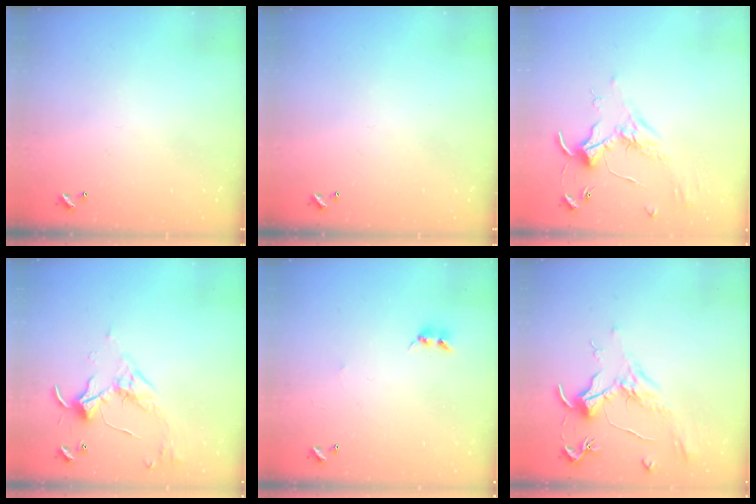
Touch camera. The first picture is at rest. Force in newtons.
{"total": 0.0}
{"total": 1.8, "press": 1.8, "slide": 0.4}
{"total": 3.4, "press": 3.4, "slide": 0.6}
{"total": 2.5, "press": 2.5, "slide": 0.4}
{"total": 1.9, "press": 1.7, "slide": 0.9}